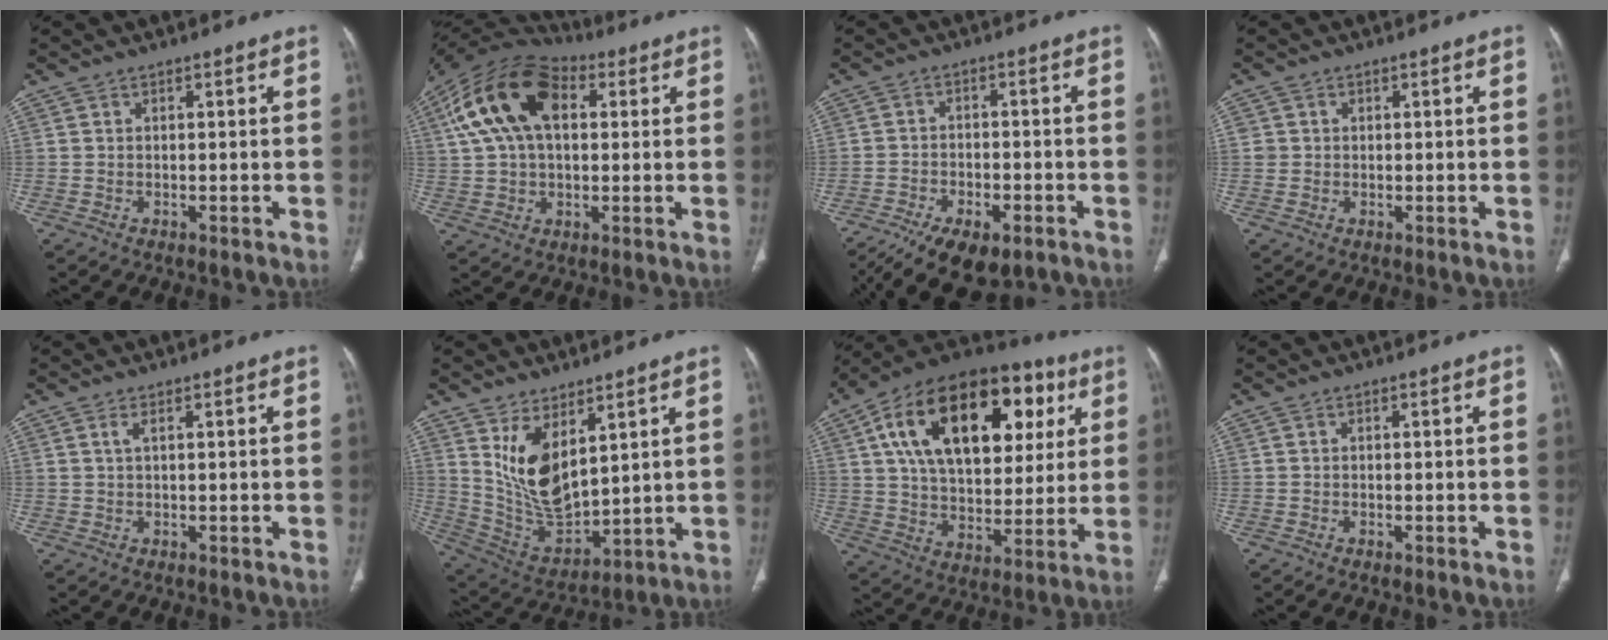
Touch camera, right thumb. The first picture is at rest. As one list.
[{"total": 18.5, "force": [5.1, 11.0, 13.9], "torque": [-0.251, 0.026, 0.082]}, {"total": 13.8, "force": [-8.7, 6.5, 8.5], "torque": [-0.155, 0.025, -0.136]}, {"total": 1.6, "force": [0.2, 1.6, 0.2], "torque": [0.007, 0.004, 0.003]}, {"total": 1.1, "force": [0.4, 0.2, 0.9], "torque": [-0.029, 0.007, 0.010]}, {"total": 13.0, "force": [5.3, 6.6, 9.9], "torque": [-0.166, -0.036, 0.126]}, {"total": 30.1, "force": [10.2, 17.3, 22.5], "torque": [-0.347, 0.024, 0.163]}, {"total": 0.5, "force": [-0.3, 0.2, 0.4], "torque": [-0.010, -0.001, -0.004]}]